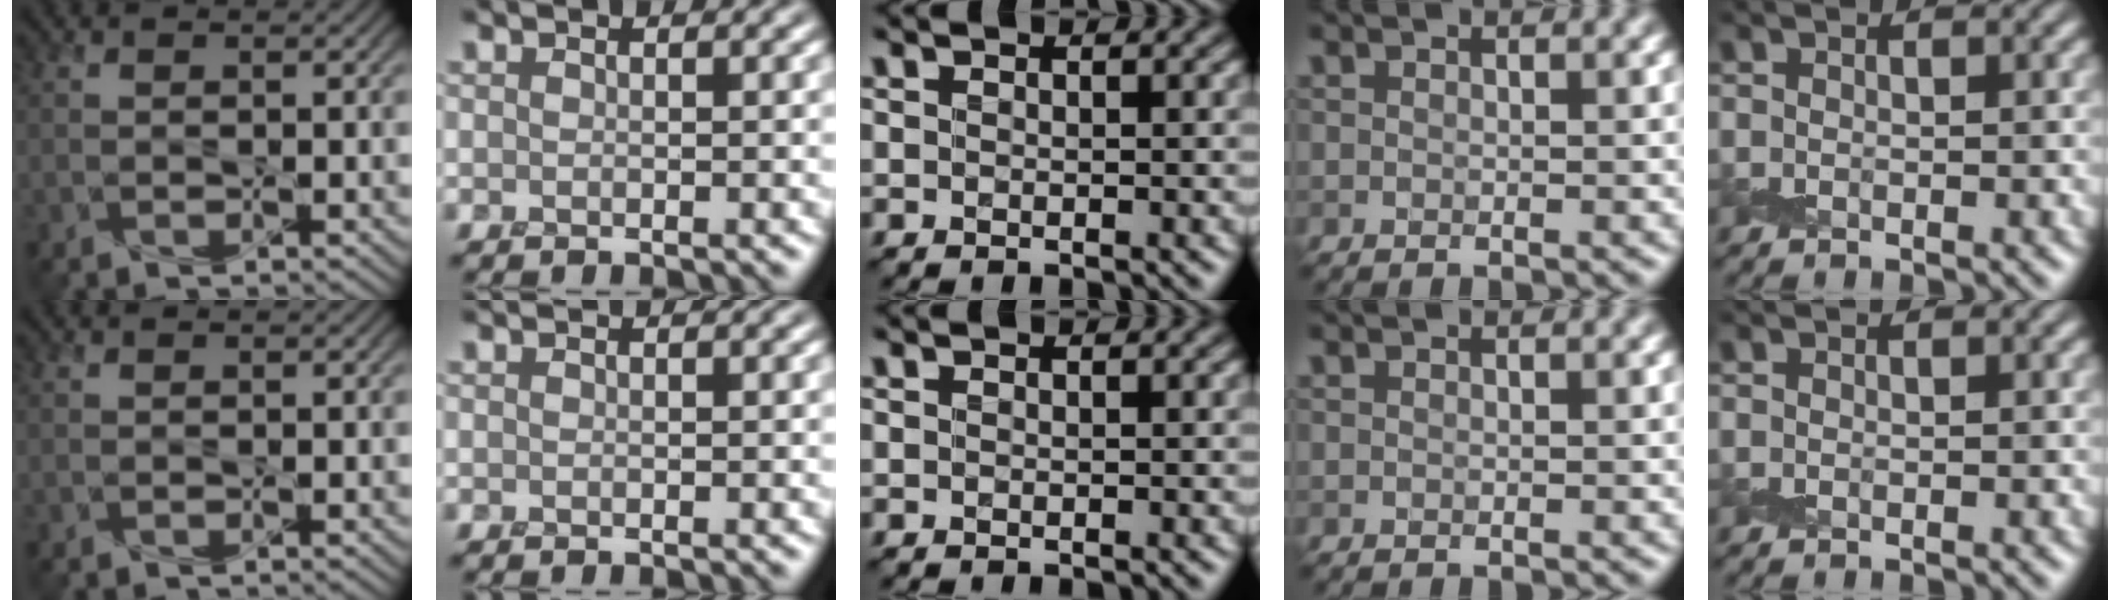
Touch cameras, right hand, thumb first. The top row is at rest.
{}